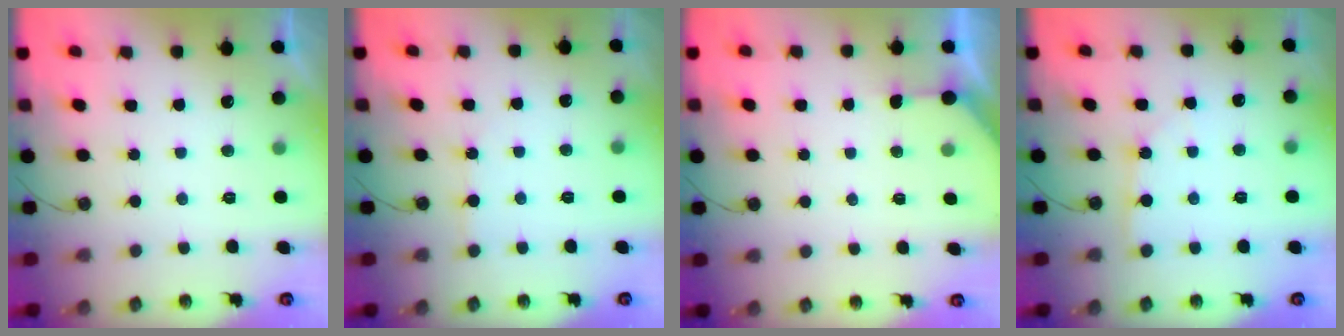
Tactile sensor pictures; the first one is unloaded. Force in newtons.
{"total": 3.8, "press": 3.8, "slide": 0.4}
{"total": 2.7, "press": 2.7, "slide": 0.3}
{"total": 2.0, "press": 1.9, "slide": 0.3}